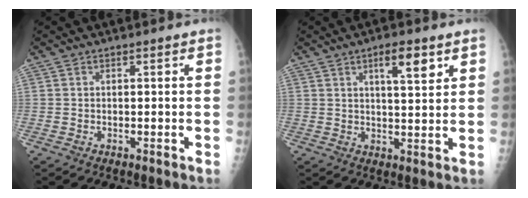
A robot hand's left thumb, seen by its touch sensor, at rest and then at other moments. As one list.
[{"total": 6.3, "force": [3.3, 1.9, 5.1], "torque": [-0.070, -0.017, 0.050]}]